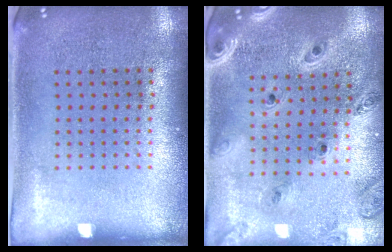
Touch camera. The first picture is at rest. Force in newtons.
{"total": 1.4, "press": 1.3, "slide": 0.2}